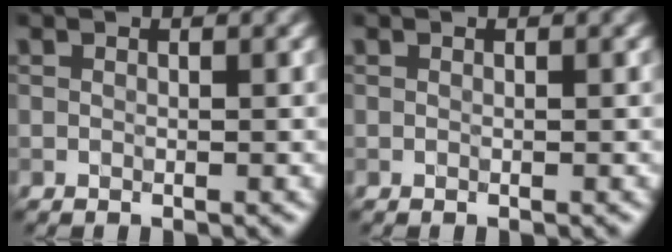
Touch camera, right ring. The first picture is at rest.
{"total": 0.0}